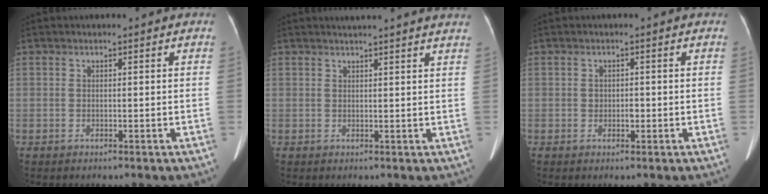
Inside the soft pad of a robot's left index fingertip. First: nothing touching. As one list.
[{"total": 7.8, "force": [7.1, -0.7, 3.1], "torque": [-0.039, 0.014, 0.069]}, {"total": 1.4, "force": [-0.3, 1.0, 0.9], "torque": [-0.014, 0.002, -0.002]}]